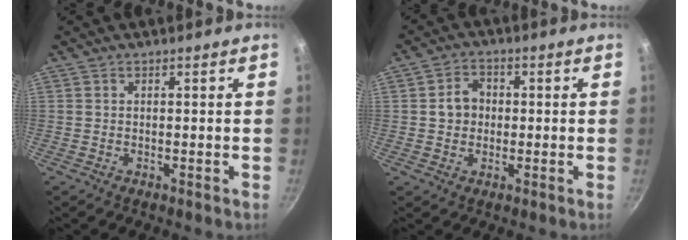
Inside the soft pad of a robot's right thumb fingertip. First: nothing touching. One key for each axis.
{"total": 5.0, "fx": 0.1, "fy": 4.3, "fz": 2.5, "tx": -0.018, "ty": 0.009, "tz": -0.005}